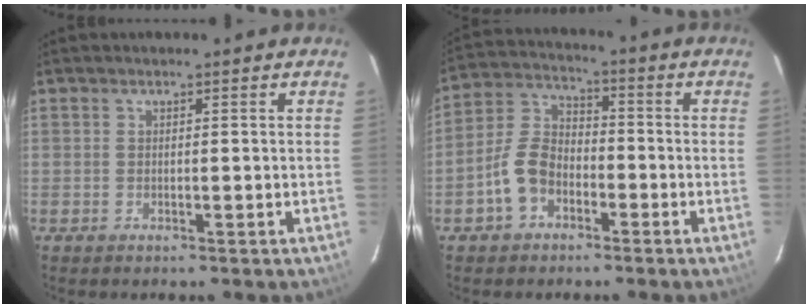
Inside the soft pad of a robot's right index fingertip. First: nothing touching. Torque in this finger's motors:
{"motor_torque": [0.66, -0.04, 0.02, 0.00]}